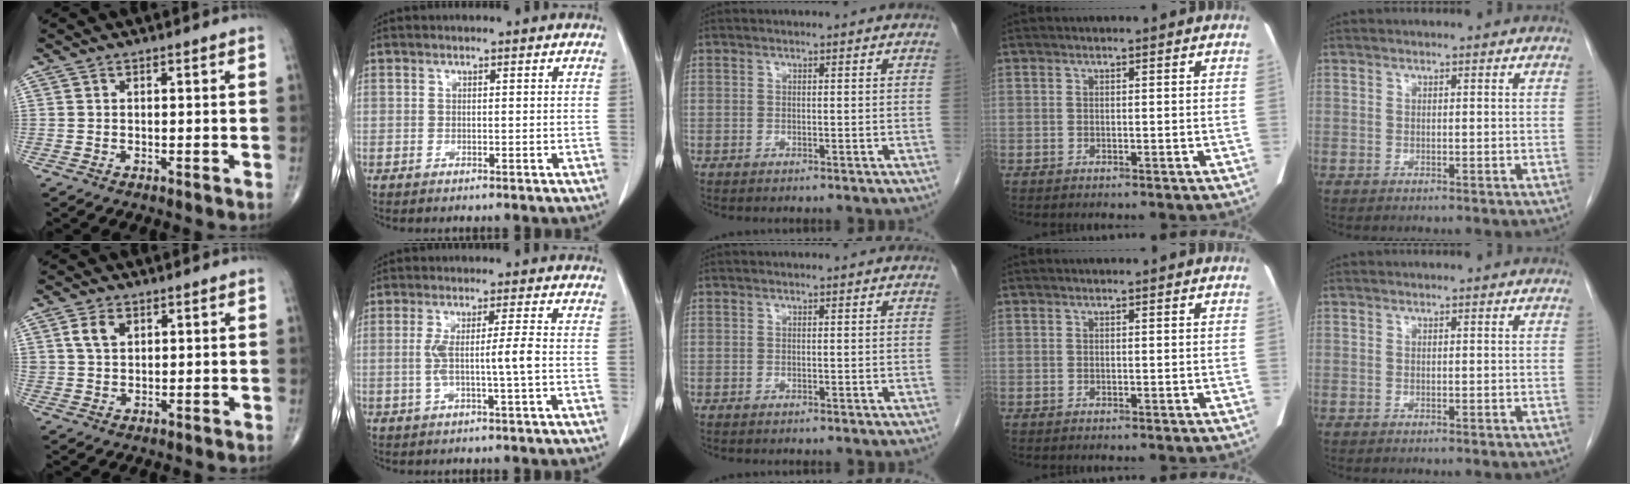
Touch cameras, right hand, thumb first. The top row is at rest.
{"thumb": {"total": 4.1, "force": [1.8, 2.8, 2.4], "torque": [-0.036, -0.004, 0.035]}, "index": {"total": 4.9, "force": [-0.7, -0.7, 4.8], "torque": [-0.094, 0.004, -0.010]}}